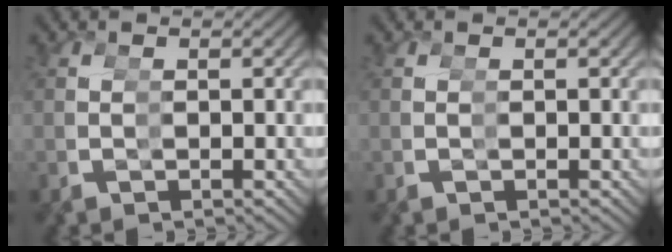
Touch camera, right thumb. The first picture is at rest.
{"total": 0.0}